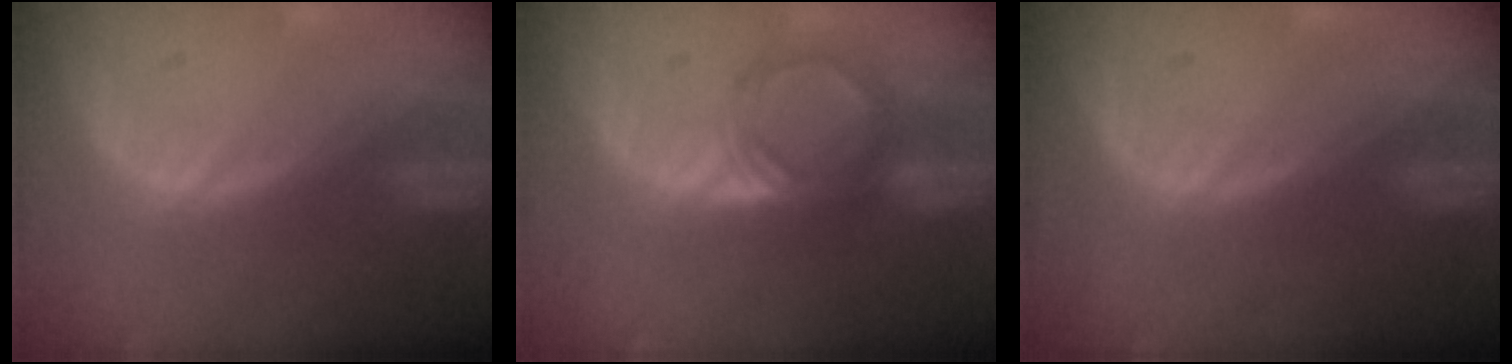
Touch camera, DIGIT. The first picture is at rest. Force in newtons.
{"total": 5.0, "press": 4.6, "slide": 2.1}
{"total": 0.0}